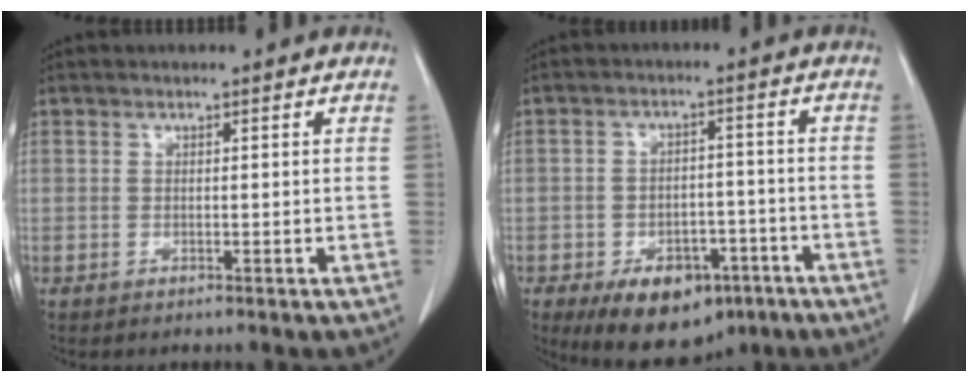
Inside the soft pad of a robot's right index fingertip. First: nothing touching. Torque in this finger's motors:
{"motor_torque": [0.67, -0.61, 0.26, 0.03]}